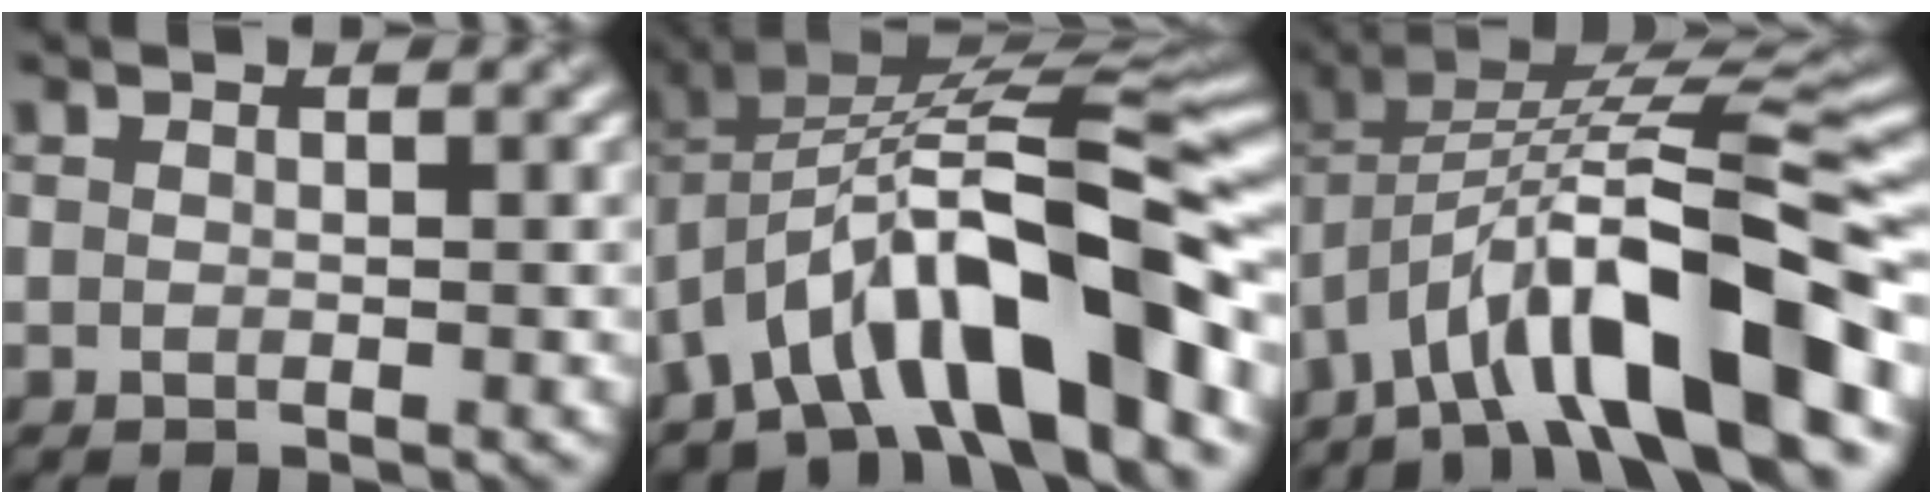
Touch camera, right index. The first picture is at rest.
{"total": 12.6, "force": [-5.4, 4.7, 10.4], "torque": [-0.150, 0.016, -0.087]}
{"total": 12.3, "force": [-6.2, 3.8, 10.0], "torque": [-0.148, 0.021, -0.104]}